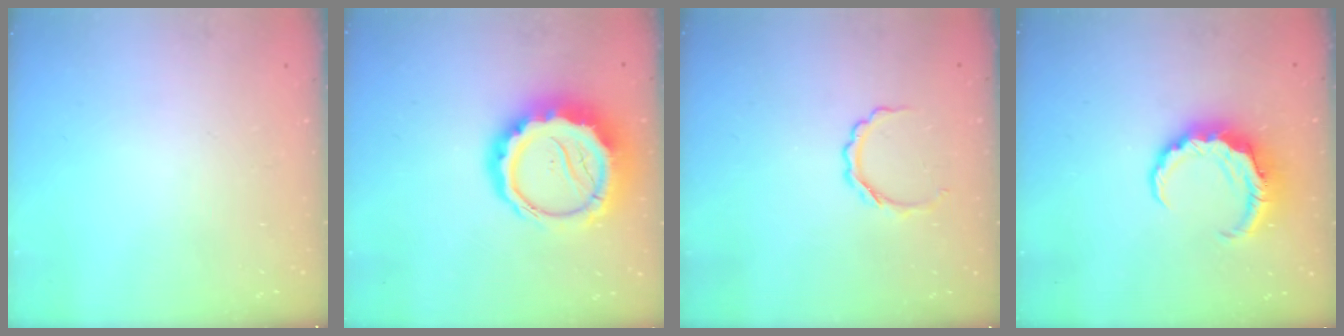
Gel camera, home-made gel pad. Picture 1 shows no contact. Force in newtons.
{"total": 15.0, "press": 14.6, "slide": 3.3}
{"total": 4.5, "press": 4.4, "slide": 0.9}
{"total": 7.1, "press": 7.0, "slide": 1.3}